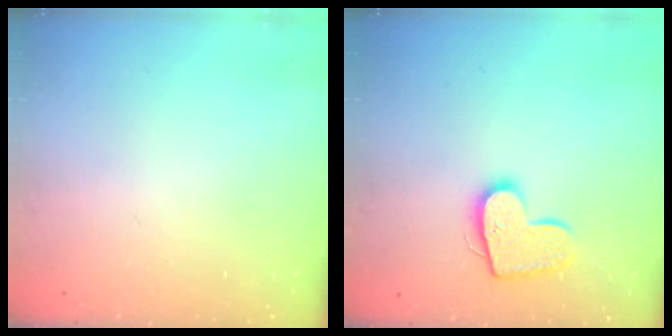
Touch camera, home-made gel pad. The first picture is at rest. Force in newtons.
{"total": 13.0, "press": 13.0, "slide": 0.9}